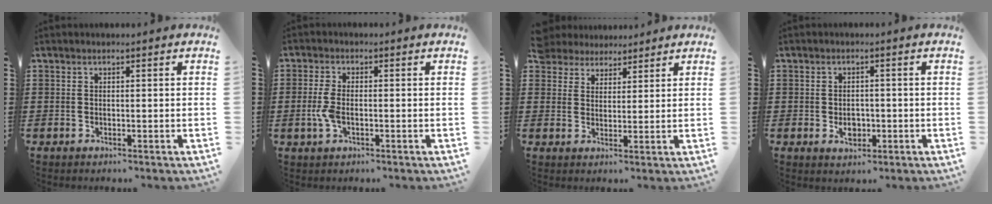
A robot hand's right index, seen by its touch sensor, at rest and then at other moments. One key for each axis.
{"total": 3.8, "fx": -0.8, "fy": 1.9, "fz": 3.2, "tx": -0.088, "ty": -0.007, "tz": -0.022}
{"total": 3.8, "fx": 3.3, "fy": 1.8, "fz": -0.2, "tx": -0.013, "ty": 0.003, "tz": 0.067}
{"total": 3.0, "fx": -0.7, "fy": 1.9, "fz": 2.1, "tx": -0.034, "ty": -0.001, "tz": -0.015}